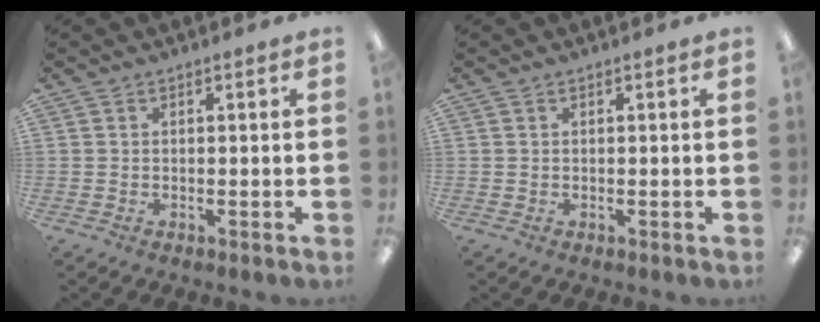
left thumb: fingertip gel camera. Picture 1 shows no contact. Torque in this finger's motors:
{"motor_torque": [-0.20, 0.20, 0.00, 0.00, 0.00]}